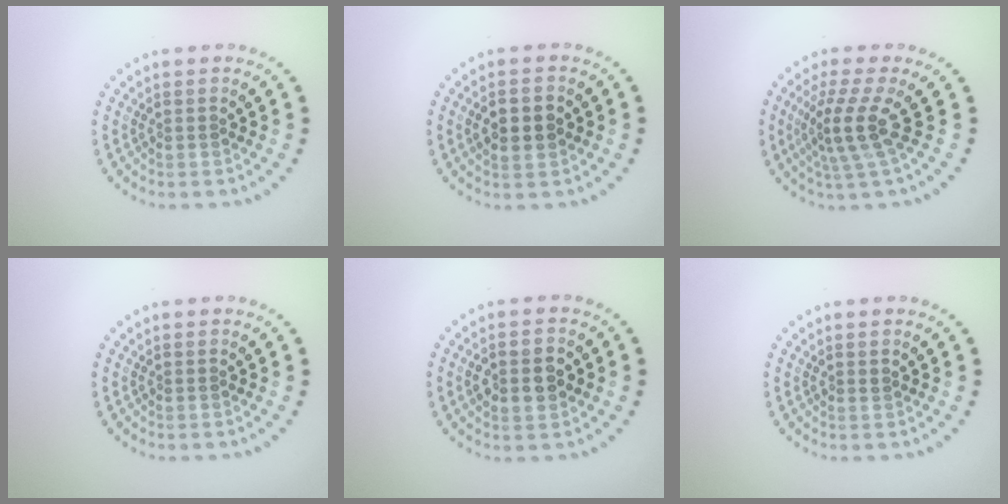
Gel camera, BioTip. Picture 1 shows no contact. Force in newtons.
{"total": 3.7, "press": 3.7, "slide": 0.0}
{"total": 3.9, "press": 2.8, "slide": 2.7}
{"total": 0.0}
{"total": 3.8, "press": 3.8, "slide": 0.1}
{"total": 0.7, "press": 0.6, "slide": 0.3}